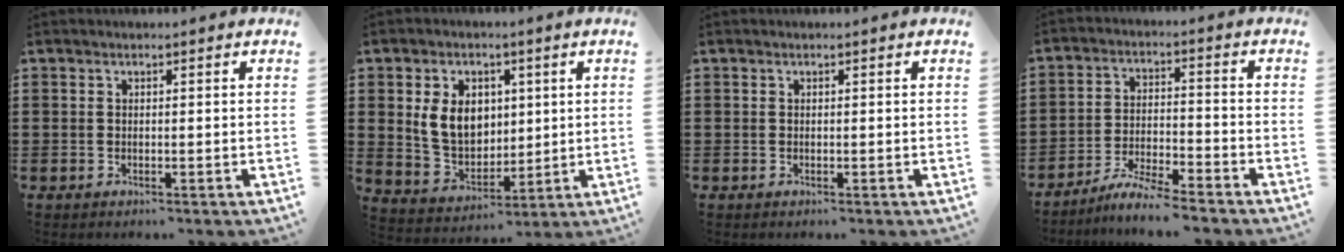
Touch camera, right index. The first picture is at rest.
{"total": 7.9, "force": [1.7, 6.0, 4.9], "torque": [-0.119, 0.010, 0.029]}
{"total": 0.0}
{"total": 5.4, "force": [-5.1, -0.7, 1.5], "torque": [-0.039, -0.009, -0.102]}